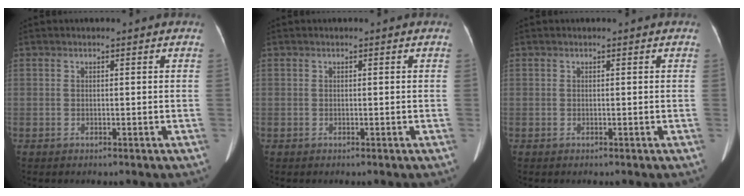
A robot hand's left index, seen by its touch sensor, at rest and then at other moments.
{"total": 0.0}
{"total": 0.0}